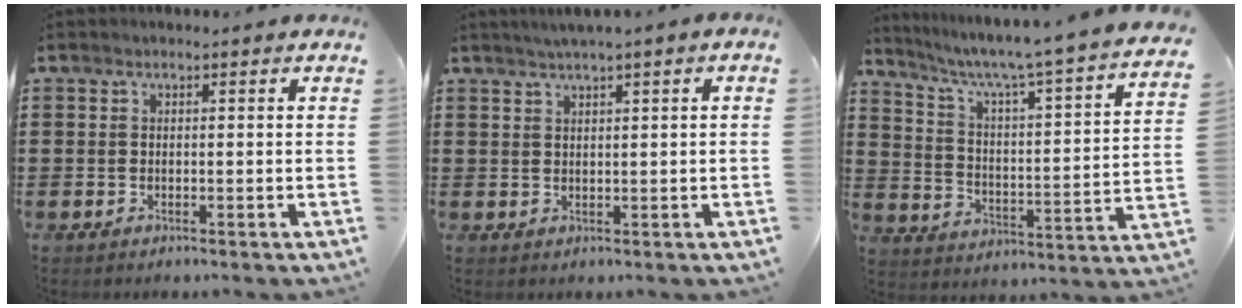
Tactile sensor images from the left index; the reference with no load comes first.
{"total": 1.4, "force": [0.9, -0.3, 1.1], "torque": [-0.018, -0.002, 0.017]}
{"total": 5.1, "force": [4.2, -0.8, 2.9], "torque": [-0.075, -0.049, 0.056]}